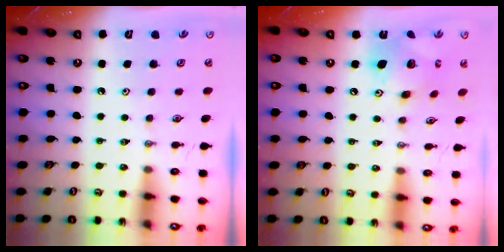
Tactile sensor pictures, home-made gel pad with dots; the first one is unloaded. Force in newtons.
{"total": 14.6, "press": 14.5, "slide": 1.5}